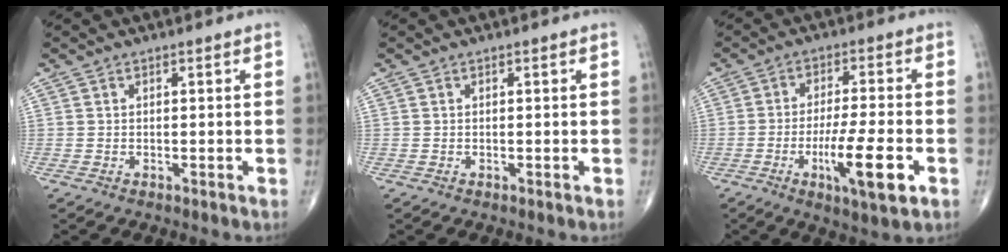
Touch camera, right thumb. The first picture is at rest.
{"total": 0.0}
{"total": 11.5, "force": [-4.0, 2.2, 10.5], "torque": [-0.186, 0.001, -0.066]}